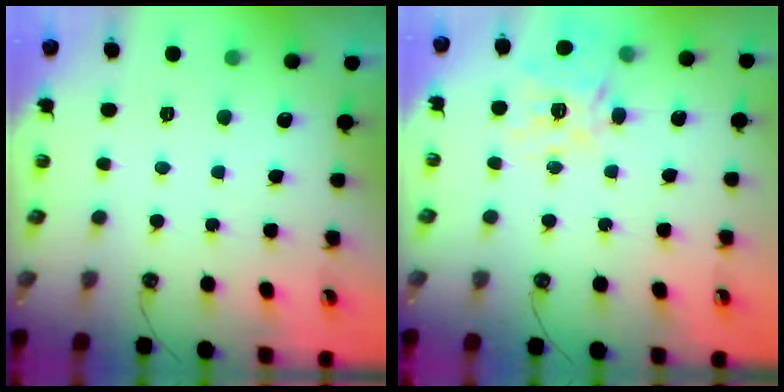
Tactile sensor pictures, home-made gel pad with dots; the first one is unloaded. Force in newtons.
{"total": 17.1, "press": 16.9, "slide": 2.2}